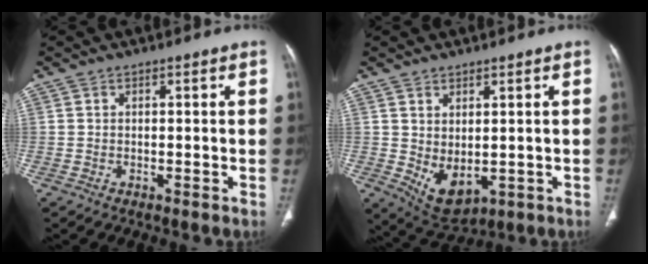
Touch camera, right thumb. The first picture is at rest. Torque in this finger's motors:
{"motor_torque": [-0.37, 0.57, -0.07, 0.06, 0.18]}